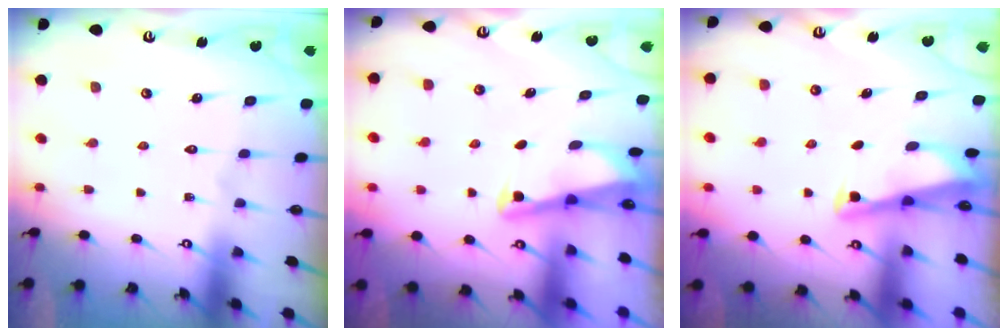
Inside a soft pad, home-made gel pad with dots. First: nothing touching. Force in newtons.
{"total": 2.9, "press": 2.9, "slide": 0.4}
{"total": 2.7, "press": 2.7, "slide": 0.3}